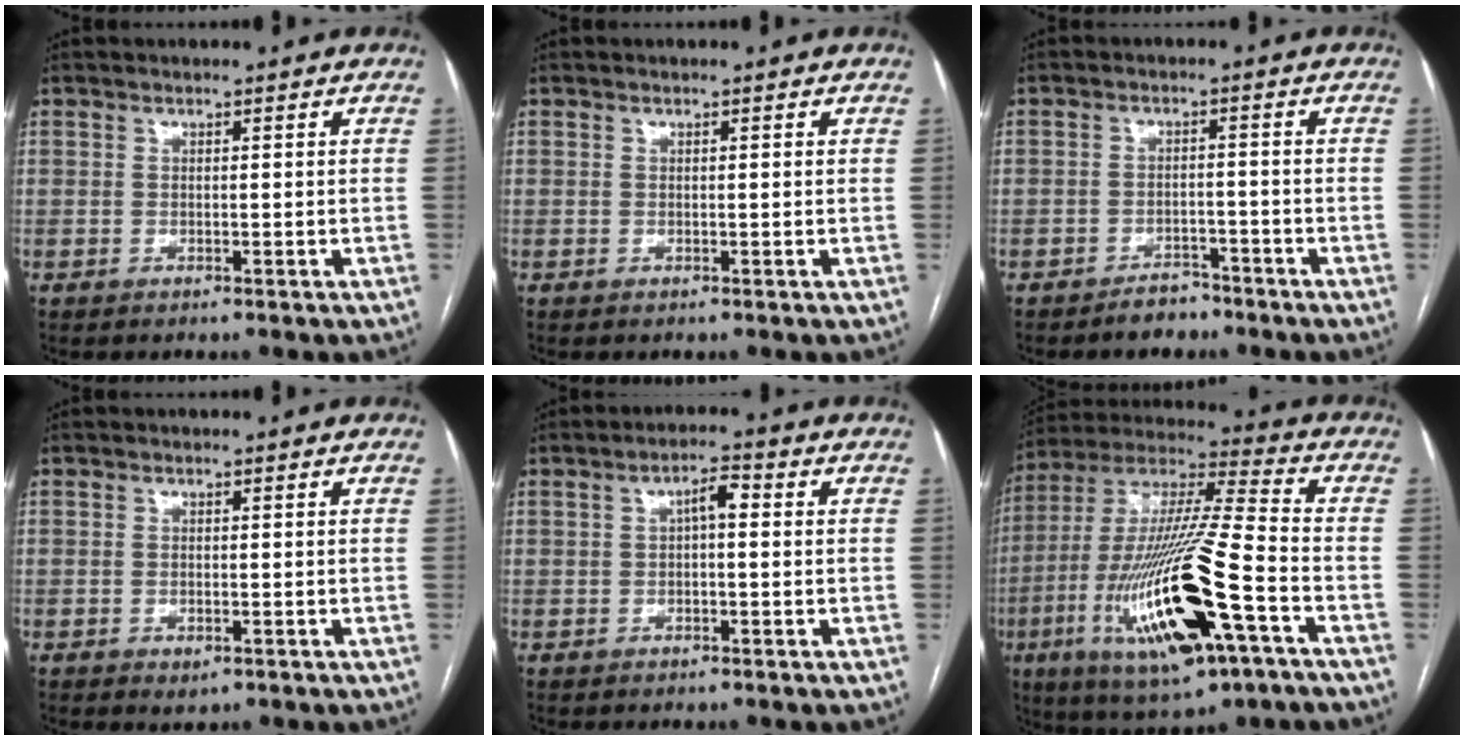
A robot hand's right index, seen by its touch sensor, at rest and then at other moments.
{"total": 0.5, "force": [0.2, 0.1, 0.5], "torque": [-0.012, 0.003, 0.004]}
{"total": 3.4, "force": [-2.8, 1.8, 0.6], "torque": [-0.009, 0.007, -0.040]}
{"total": 1.3, "force": [-0.6, 0.8, 0.8], "torque": [-0.007, 0.000, -0.002]}
{"total": 3.3, "force": [0.5, 1.0, 3.1], "torque": [-0.053, 0.018, 0.007]}
{"total": 24.2, "force": [-8.6, 3.5, 22.3], "torque": [-0.460, -0.034, -0.147]}